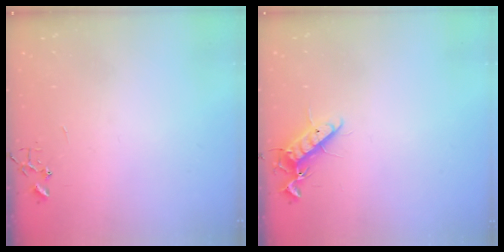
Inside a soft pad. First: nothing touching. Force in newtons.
{"total": 12.1, "press": 11.9, "slide": 2.0}